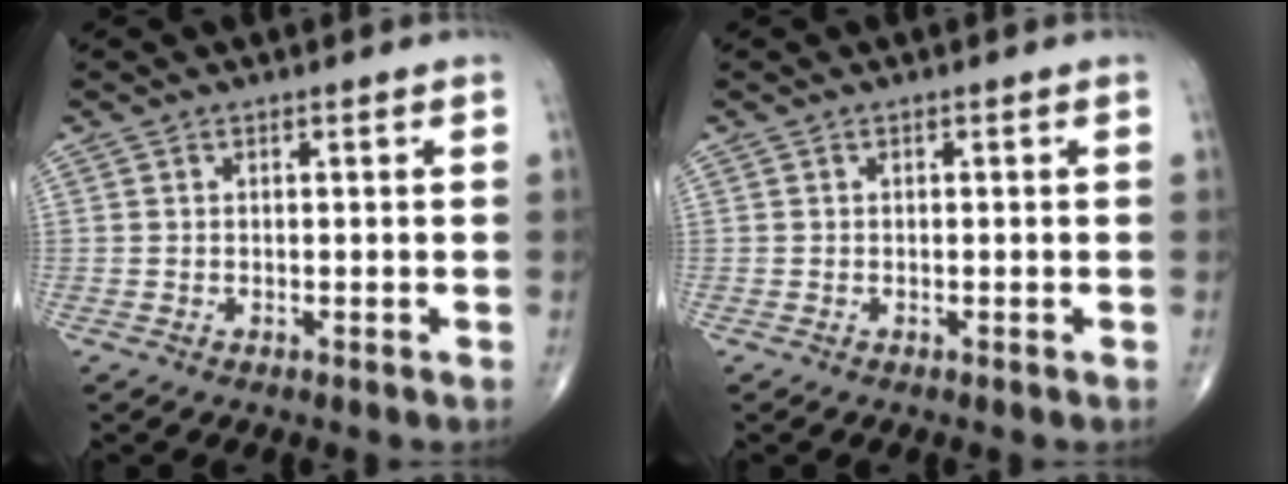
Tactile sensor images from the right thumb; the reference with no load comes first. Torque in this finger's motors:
{"motor_torque": [0.06, 0.06, -0.02, 0.00, 0.03]}